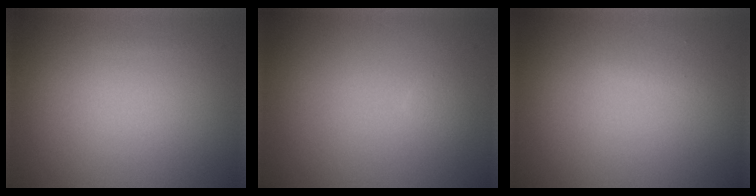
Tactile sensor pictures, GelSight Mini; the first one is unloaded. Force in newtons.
{"total": 0.6, "press": 0.6, "slide": 0.1}
{"total": 0.6, "press": 0.6, "slide": 0.1}